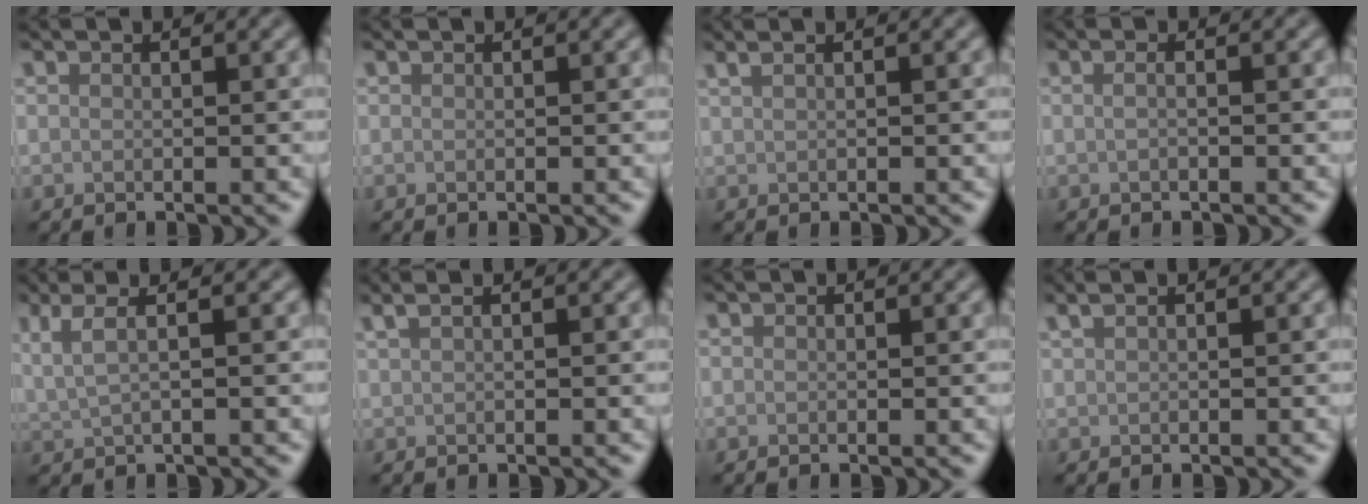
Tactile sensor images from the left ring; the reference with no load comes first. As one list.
[{"total": 0.0}, {"total": 2.4, "force": [1.4, 1.2, 1.5], "torque": [-0.015, 0.007, 0.002]}, {"total": 1.2, "force": [0.2, 0.6, 1.0], "torque": [-0.008, -0.010, -0.009]}, {"total": 3.1, "force": [1.6, 0.9, 2.5], "torque": [-0.049, -0.001, 0.023]}, {"total": 2.7, "force": [1.6, 1.2, 1.8], "torque": [-0.022, 0.011, 0.006]}, {"total": 0.0}, {"total": 2.2, "force": [1.3, 1.0, 1.5], "torque": [-0.021, 0.006, 0.006]}]